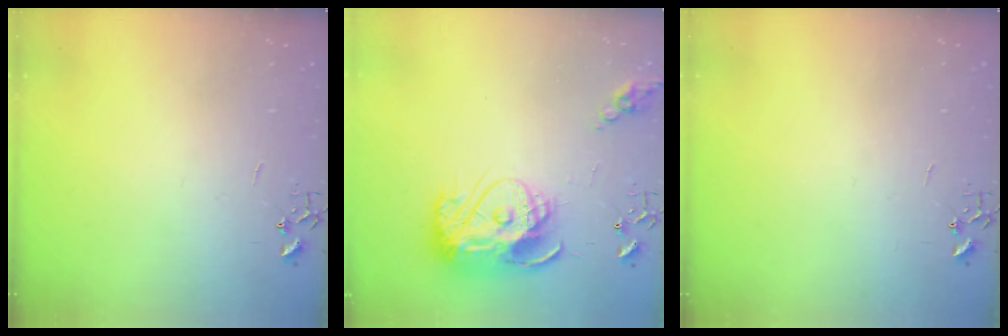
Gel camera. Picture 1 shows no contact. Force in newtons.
{"total": 16.6, "press": 16.5, "slide": 1.4}
{"total": 0.0}